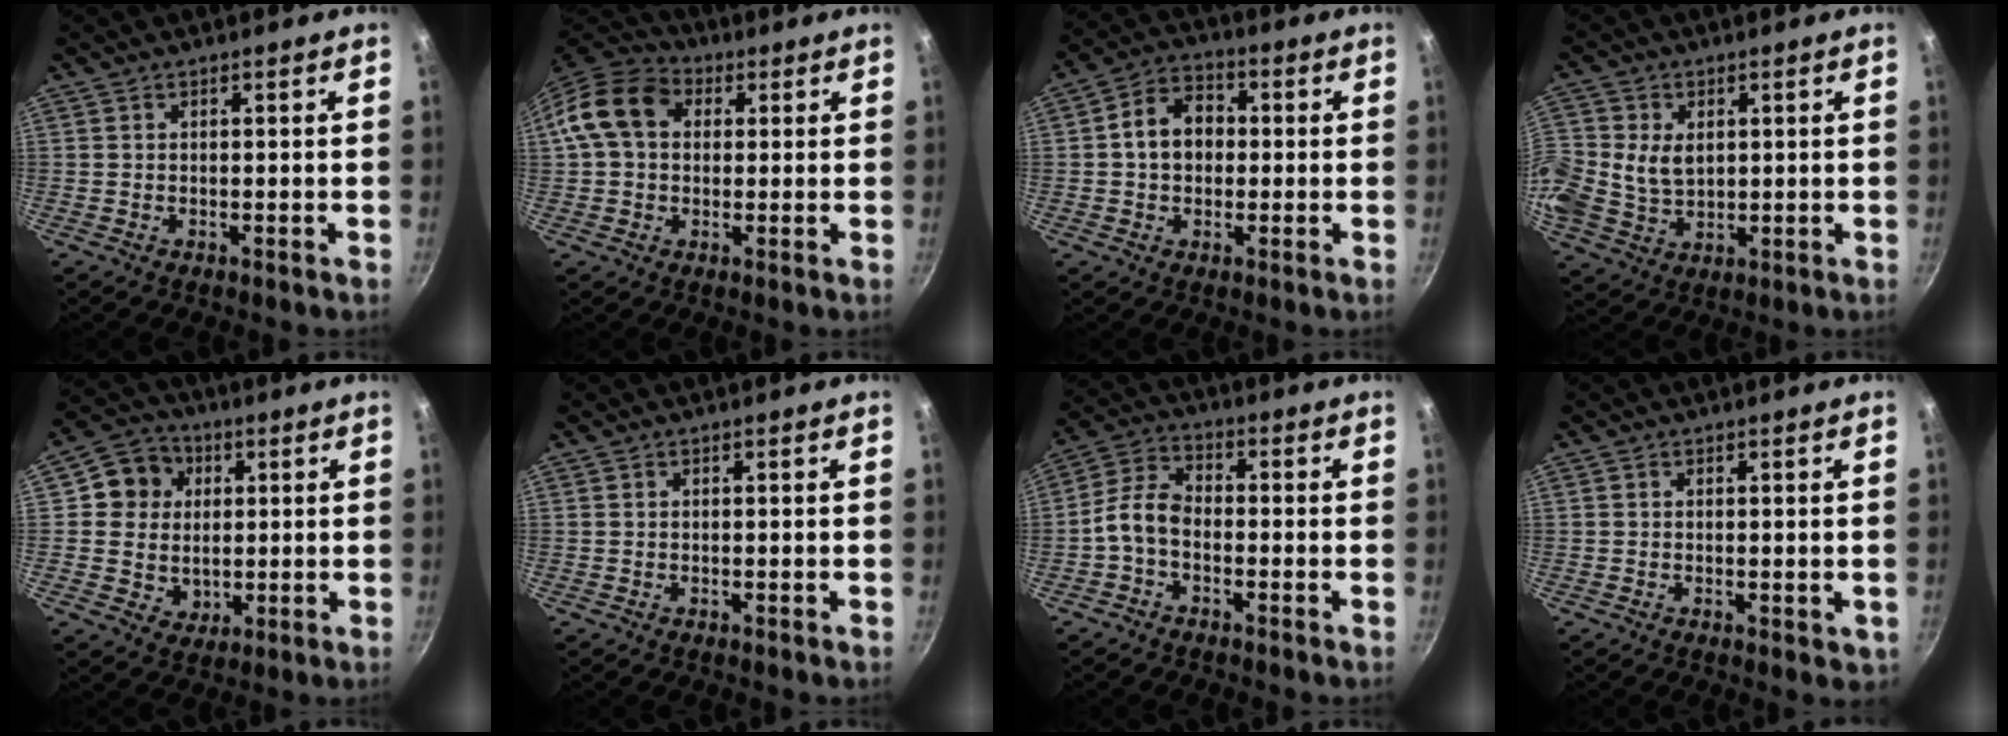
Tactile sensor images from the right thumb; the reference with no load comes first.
{"total": 12.1, "force": [2.3, 9.3, 7.4], "torque": [-0.113, 0.027, 0.023]}
{"total": 8.9, "force": [0.4, 6.9, 5.7], "torque": [-0.067, 0.022, -0.008]}
{"total": 10.3, "force": [1.2, 8.2, 6.1], "torque": [-0.131, 0.004, 0.023]}
{"total": 10.5, "force": [2.1, 9.7, 3.6], "torque": [-0.018, 0.001, 0.037]}
{"total": 0.0}
{"total": 6.3, "force": [-2.2, 3.9, 4.5], "torque": [-0.092, 0.036, -0.057]}
{"total": 1.9, "force": [-0.1, 0.9, 1.7], "torque": [-0.019, -0.005, -0.001]}